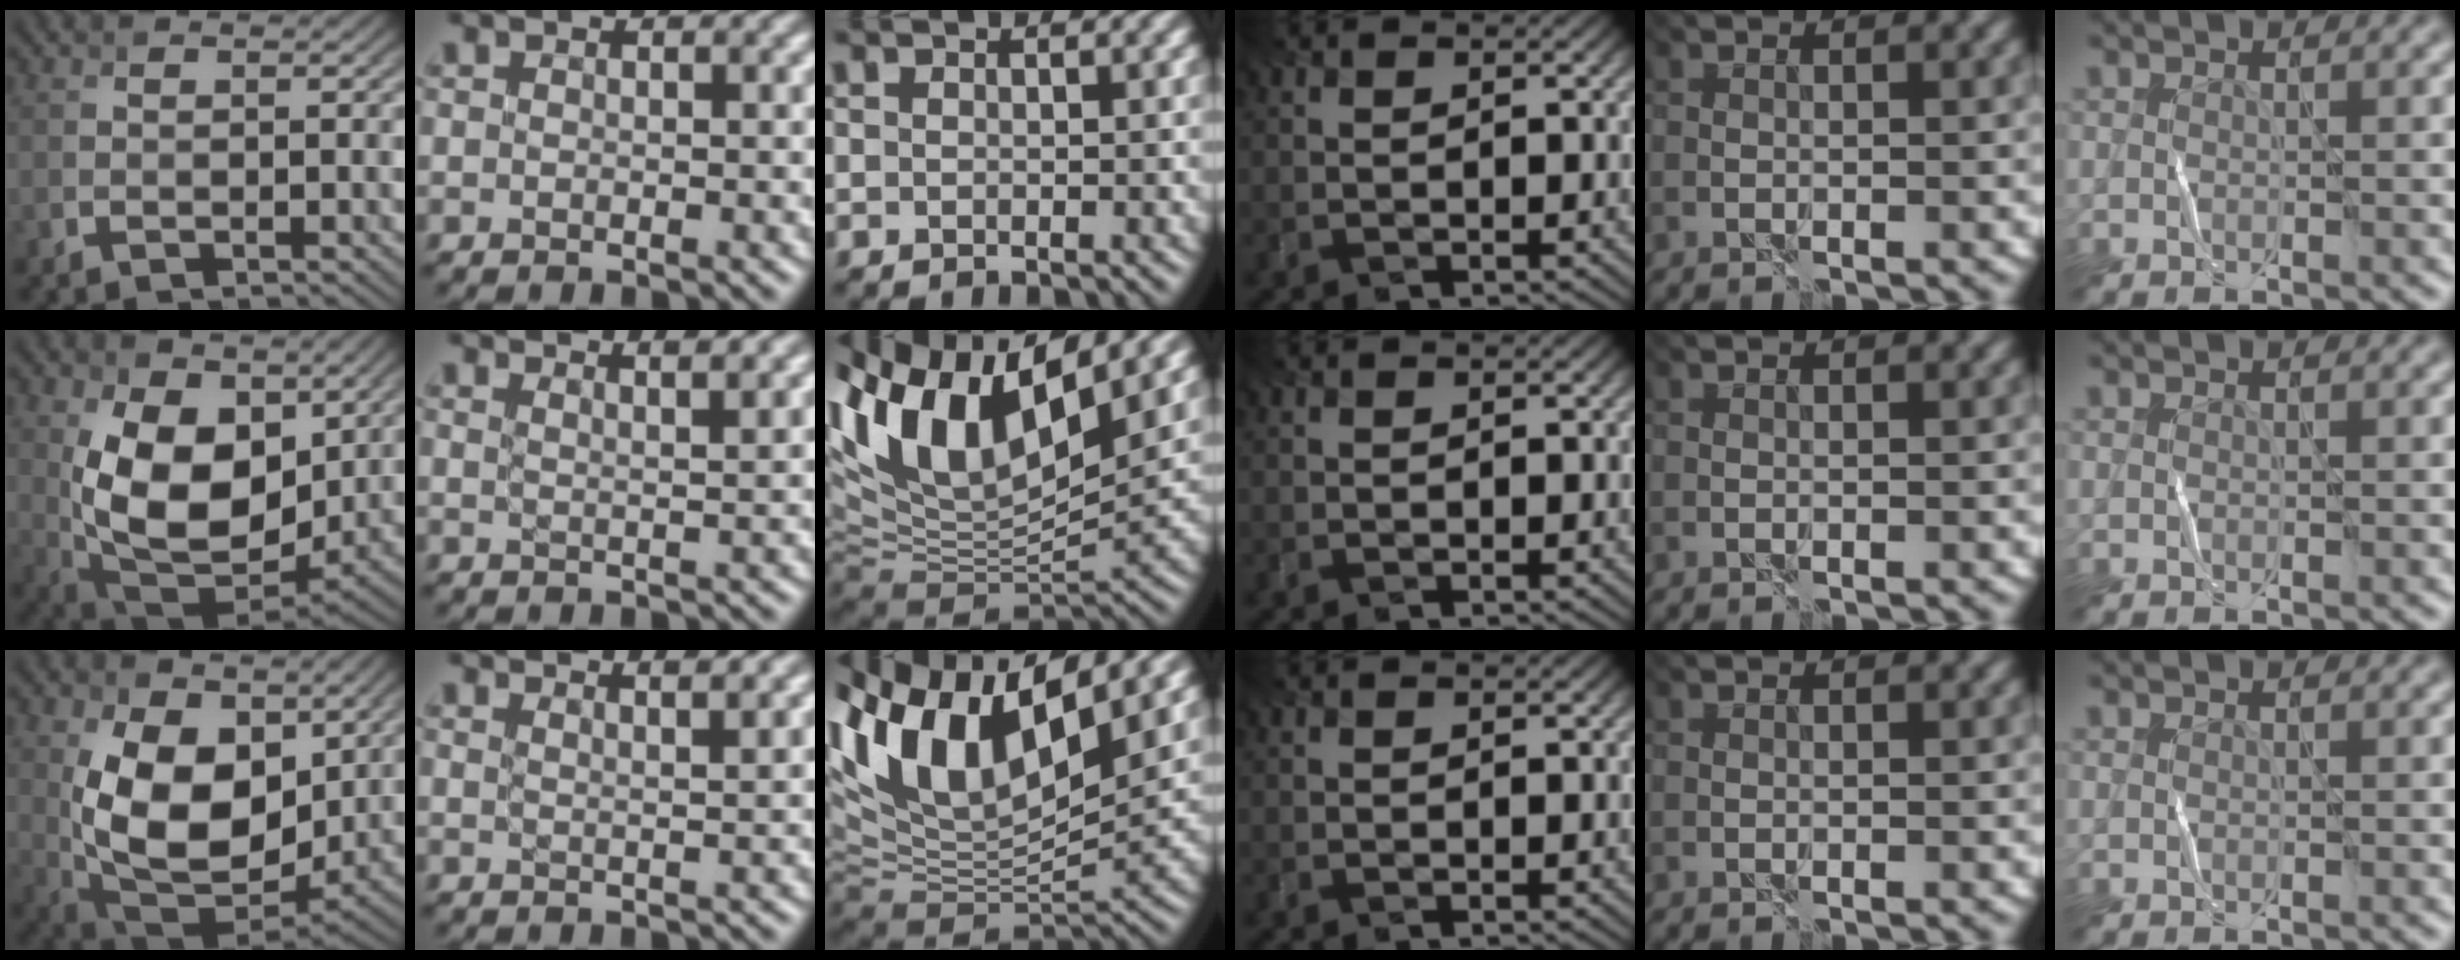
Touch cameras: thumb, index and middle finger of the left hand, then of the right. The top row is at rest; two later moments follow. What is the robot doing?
{"motion": "fold", "object": "bandana"}